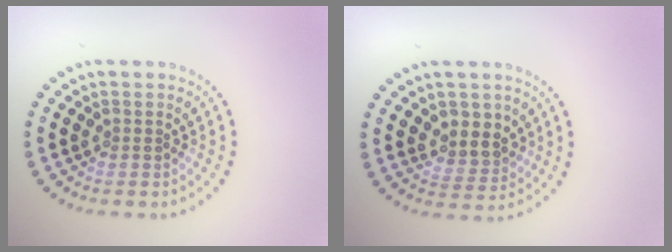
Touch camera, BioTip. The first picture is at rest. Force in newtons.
{"total": 2.9, "press": 2.6, "slide": 1.3}